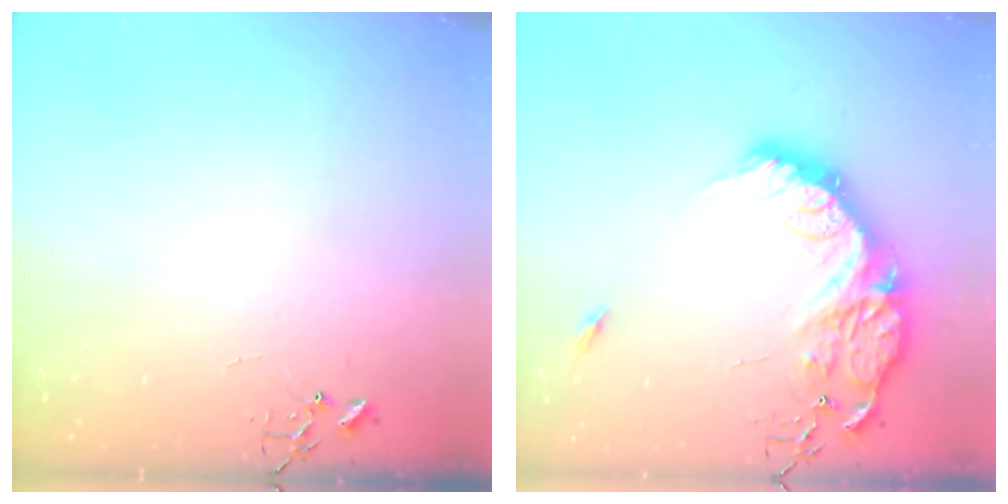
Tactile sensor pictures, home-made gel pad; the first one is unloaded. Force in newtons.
{"total": 20.4, "press": 20.4, "slide": 0.8}